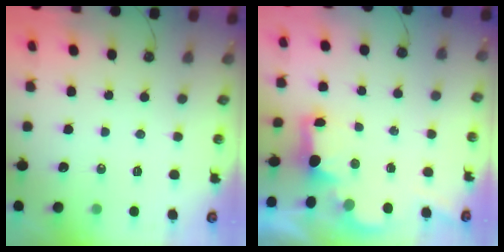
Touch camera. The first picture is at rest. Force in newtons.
{"total": 2.1, "press": 2.0, "slide": 0.7}